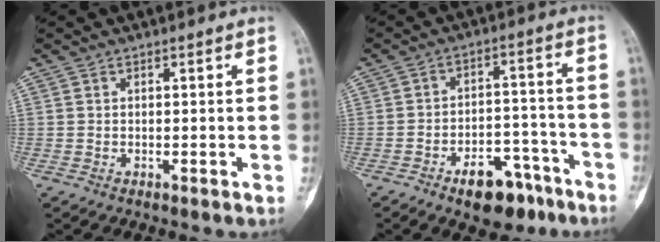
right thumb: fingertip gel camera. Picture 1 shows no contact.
{"total": 11.2, "force": [-7.1, 5.9, 6.5], "torque": [-0.064, 0.061, -0.099]}